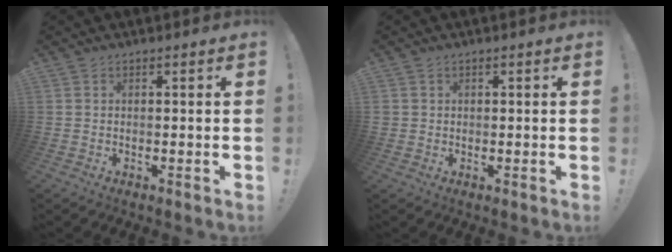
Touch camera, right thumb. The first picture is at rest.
{"total": 1.2, "force": [0.4, 1.1, 0.2], "torque": [0.003, 0.000, 0.006]}